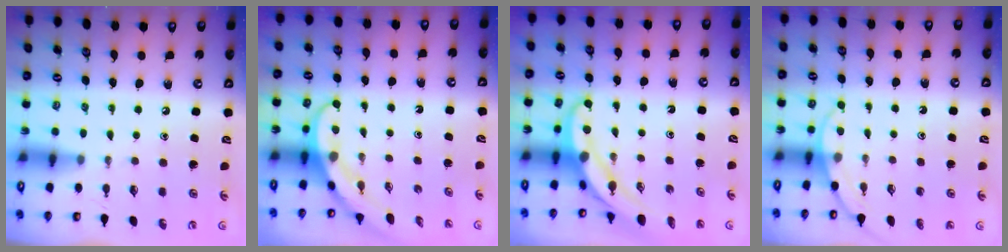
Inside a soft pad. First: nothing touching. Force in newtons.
{"total": 3.9, "press": 3.9, "slide": 0.3}
{"total": 6.1, "press": 6.1, "slide": 0.5}
{"total": 3.8, "press": 3.8, "slide": 0.3}